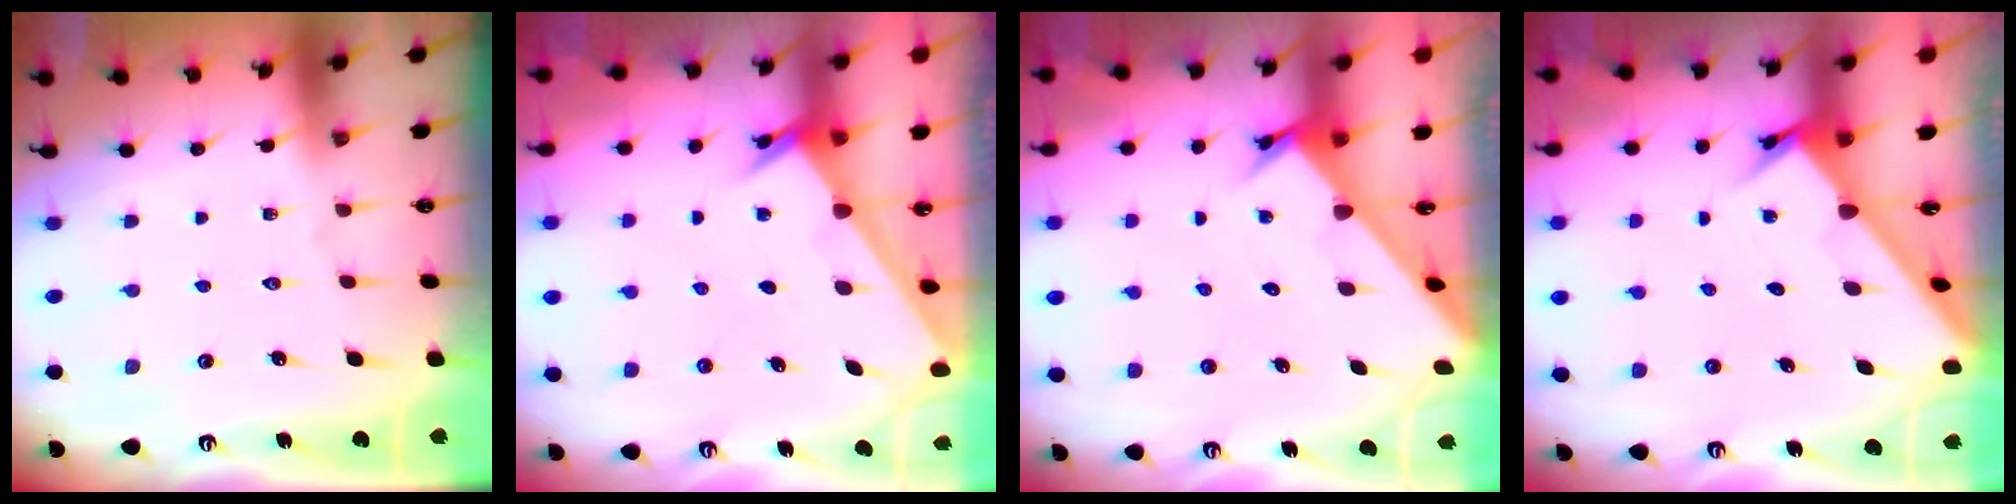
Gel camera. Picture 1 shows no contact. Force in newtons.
{"total": 2.3, "press": 2.3, "slide": 0.2}
{"total": 2.1, "press": 2.1, "slide": 0.2}
{"total": 2.5, "press": 2.5, "slide": 0.3}